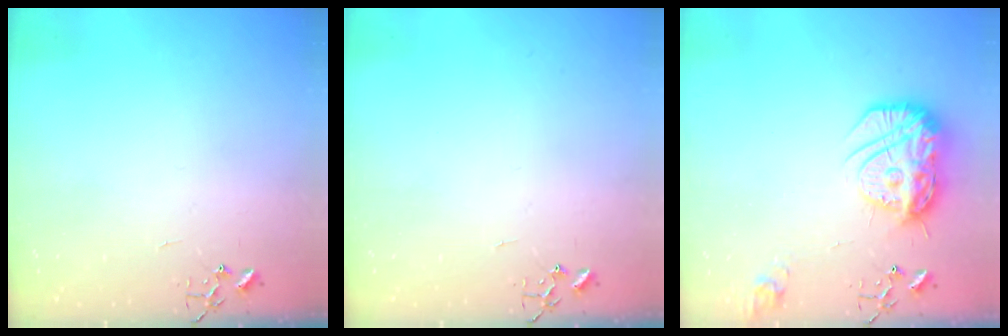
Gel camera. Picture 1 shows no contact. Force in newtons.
{"total": 0.0}
{"total": 19.1, "press": 19.1, "slide": 1.1}